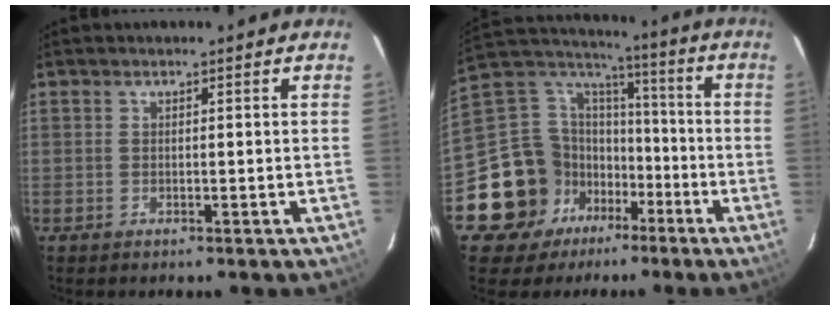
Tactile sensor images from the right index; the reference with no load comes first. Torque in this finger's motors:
{"motor_torque": [0.54, -0.53, -0.31, -0.21]}